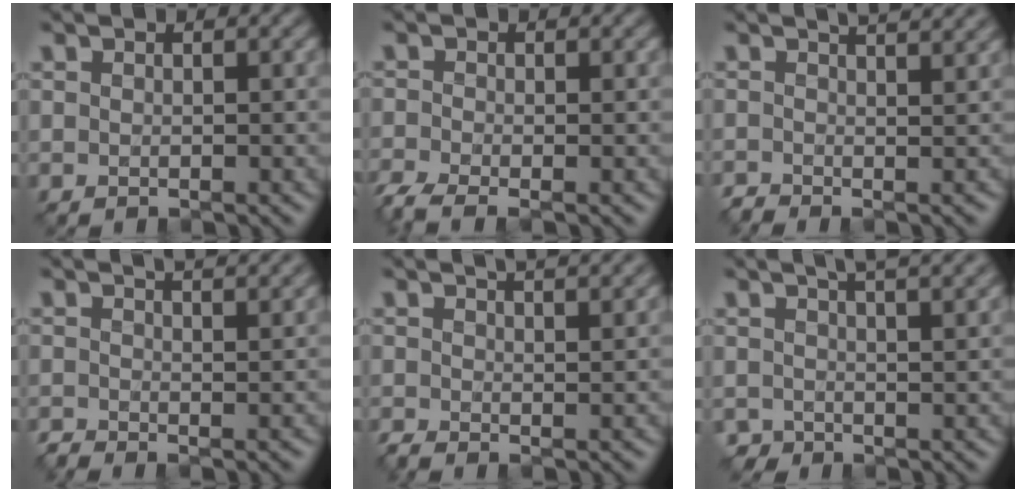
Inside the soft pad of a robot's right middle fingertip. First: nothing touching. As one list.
[{"total": 3.3, "force": [-2.5, 0.9, 2.0], "torque": [-0.046, -0.011, -0.059]}, {"total": 2.8, "force": [0.7, 1.1, 2.4], "torque": [-0.020, 0.007, -0.007]}, {"total": 2.9, "force": [0.5, 1.2, 2.6], "torque": [-0.024, 0.007, -0.009]}, {"total": 3.9, "force": [1.3, 1.5, 3.4], "torque": [-0.027, 0.016, -0.003]}, {"total": 4.5, "force": [2.3, 2.2, 3.1], "torque": [-0.028, 0.029, 0.009]}]